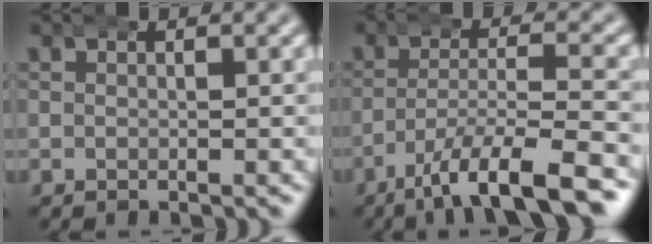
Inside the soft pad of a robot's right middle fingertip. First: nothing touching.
{"total": 7.2, "force": [-4.8, 1.5, 5.2], "torque": [-0.092, -0.011, -0.074]}